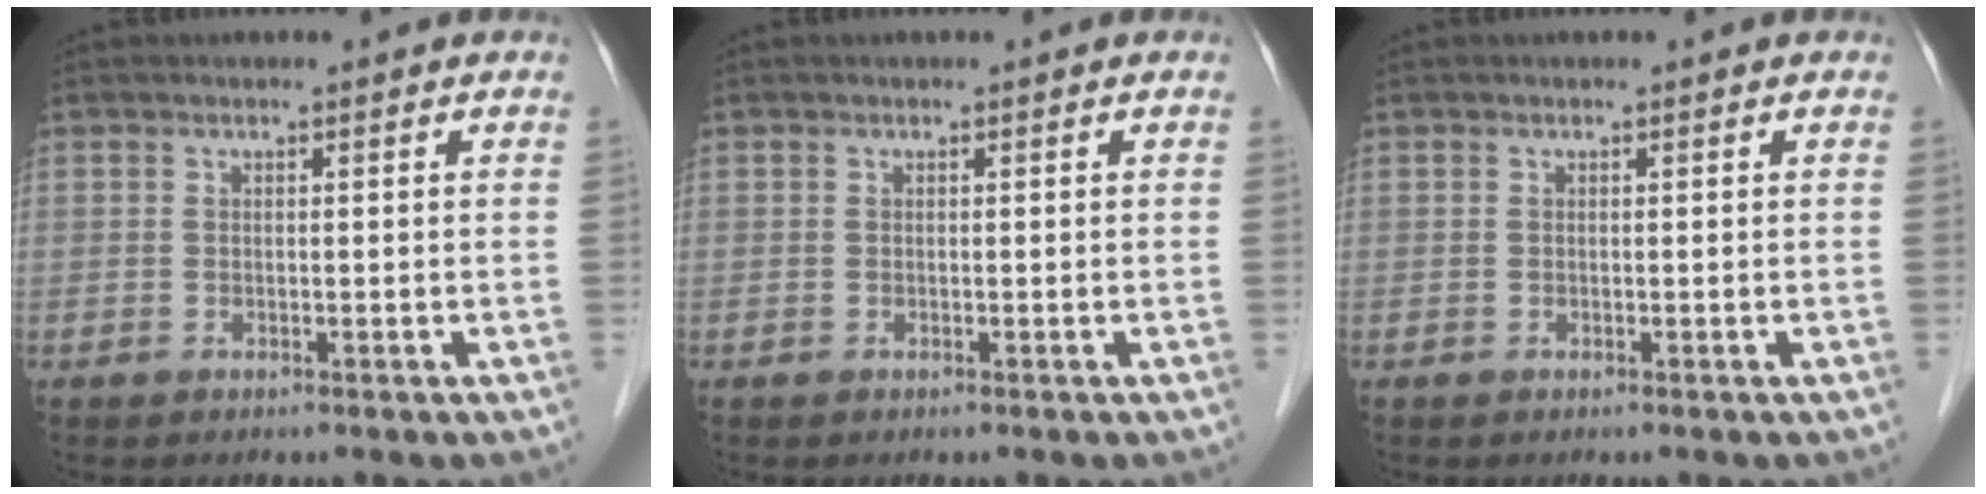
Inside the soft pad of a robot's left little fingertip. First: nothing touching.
{"total": 0.0}
{"total": 0.0}